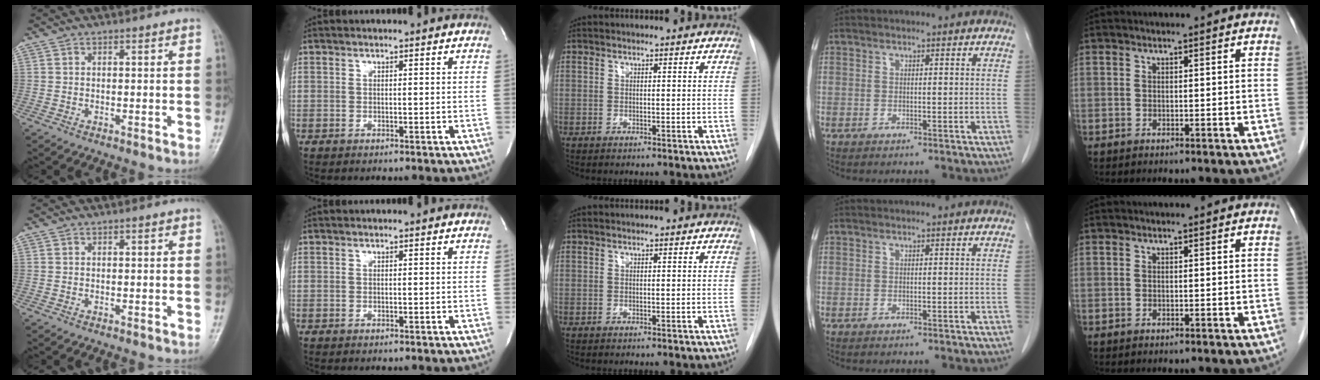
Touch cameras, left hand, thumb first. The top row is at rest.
{}